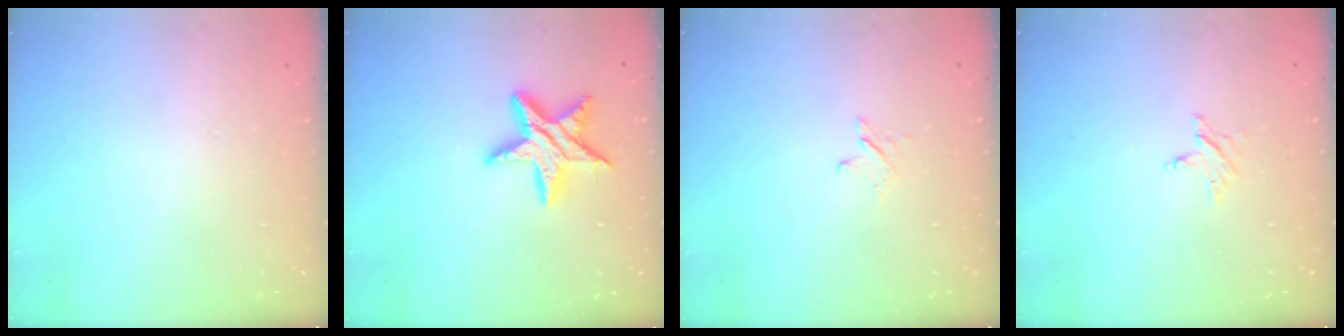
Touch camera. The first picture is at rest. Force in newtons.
{"total": 13.2, "press": 13.2, "slide": 0.6}
{"total": 2.8, "press": 2.8, "slide": 0.3}
{"total": 2.4, "press": 2.4, "slide": 0.2}